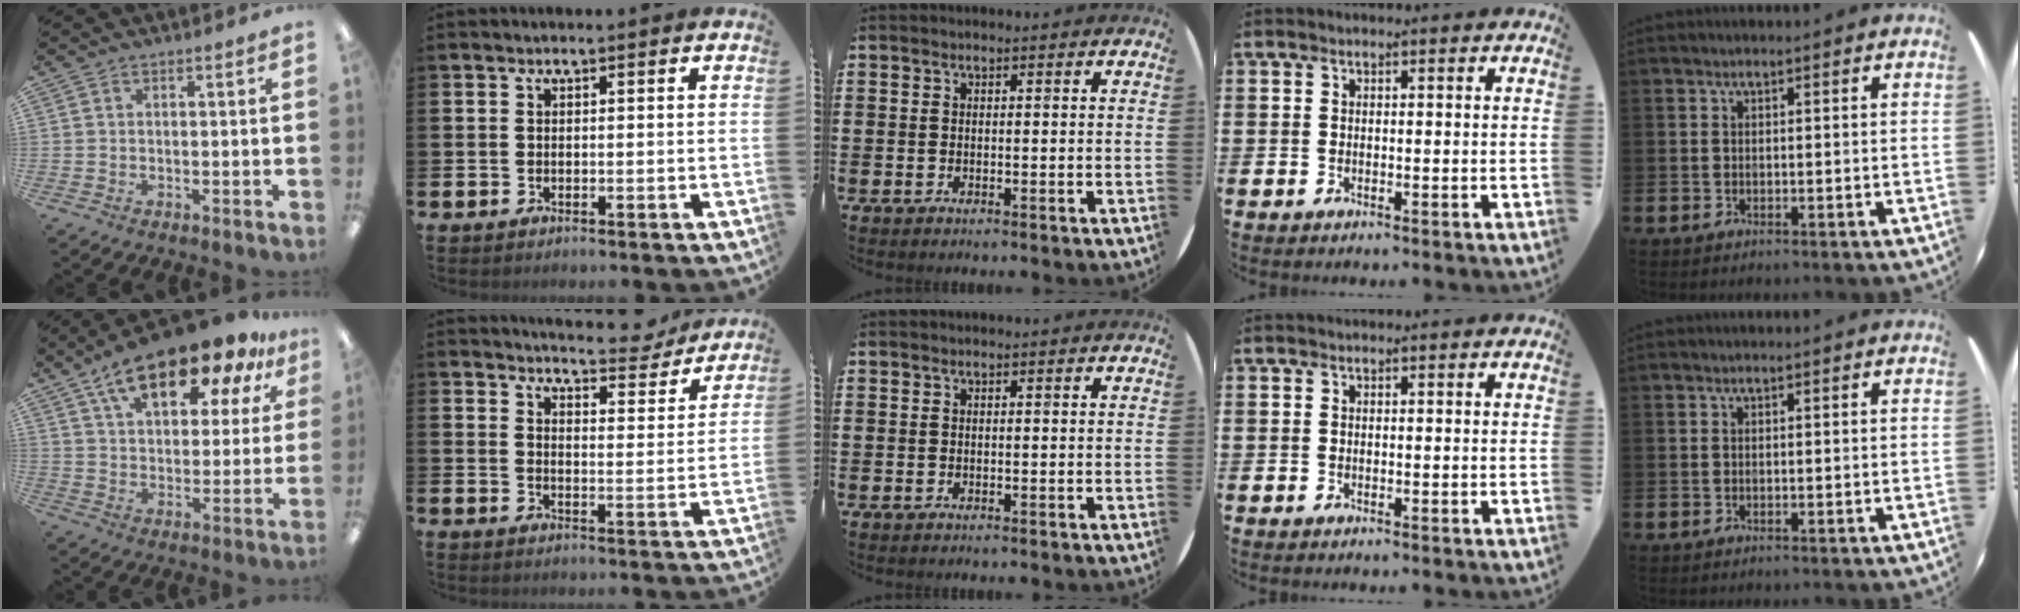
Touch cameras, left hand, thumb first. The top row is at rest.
{"thumb": {"total": 18.7, "force": [13.0, 7.6, 11.0], "torque": [-0.189, -0.068, 0.221]}, "index": {"total": 5.7, "force": [5.6, 0.8, 0.8], "torque": [-0.017, -0.042, 0.094]}}